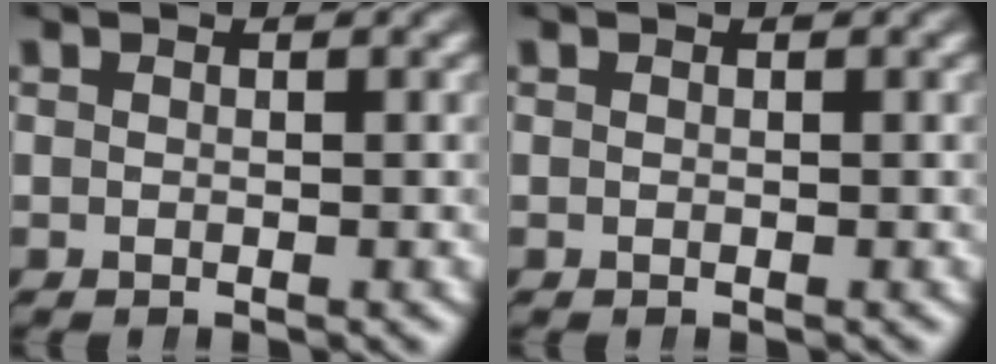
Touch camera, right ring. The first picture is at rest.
{"total": 0.0}